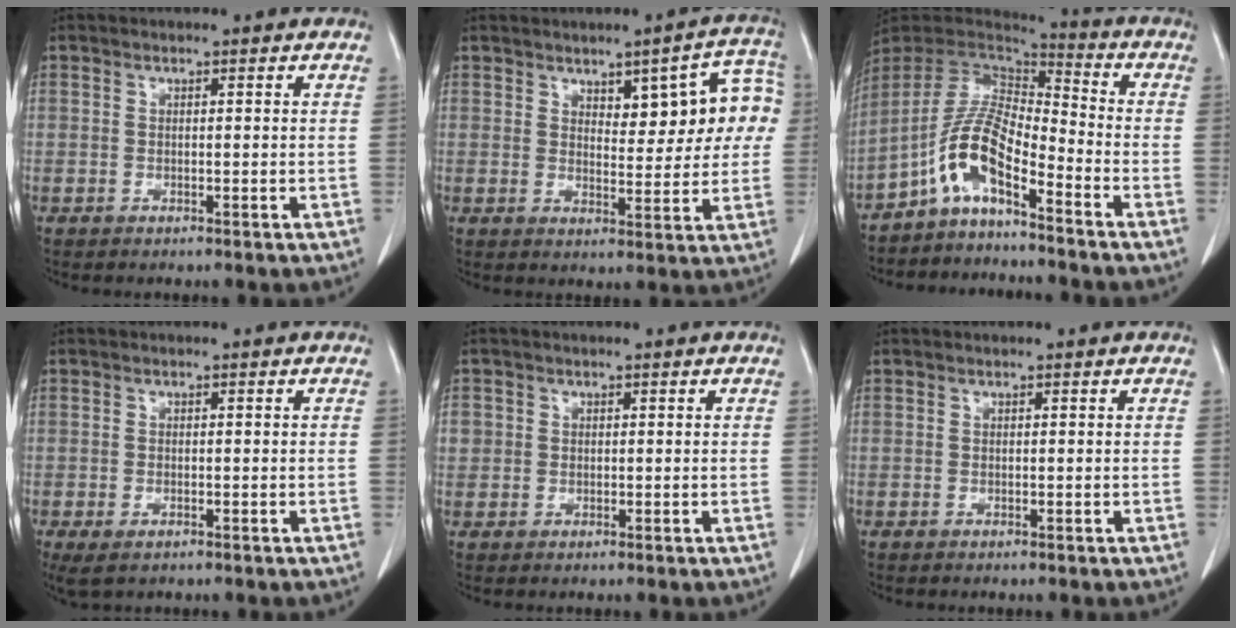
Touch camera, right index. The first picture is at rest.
{"total": 9.5, "force": [2.9, 3.2, 8.4], "torque": [-0.096, 0.024, 0.040]}
{"total": 9.5, "force": [-5.5, 2.1, 7.5], "torque": [-0.161, 0.019, -0.109]}
{"total": 3.3, "force": [-1.9, 1.3, 2.4], "torque": [-0.051, -0.010, -0.025]}
{"total": 2.0, "force": [0.3, 1.9, 0.4], "torque": [0.004, 0.005, 0.006]}
{"total": 0.0}